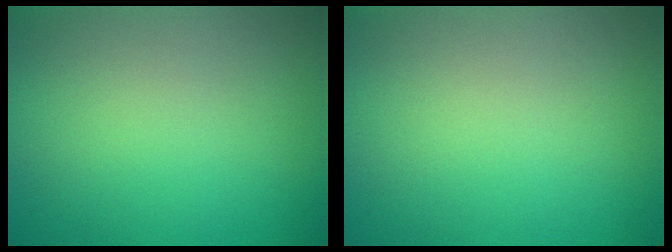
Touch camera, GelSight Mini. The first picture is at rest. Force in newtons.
{"total": 0.0}